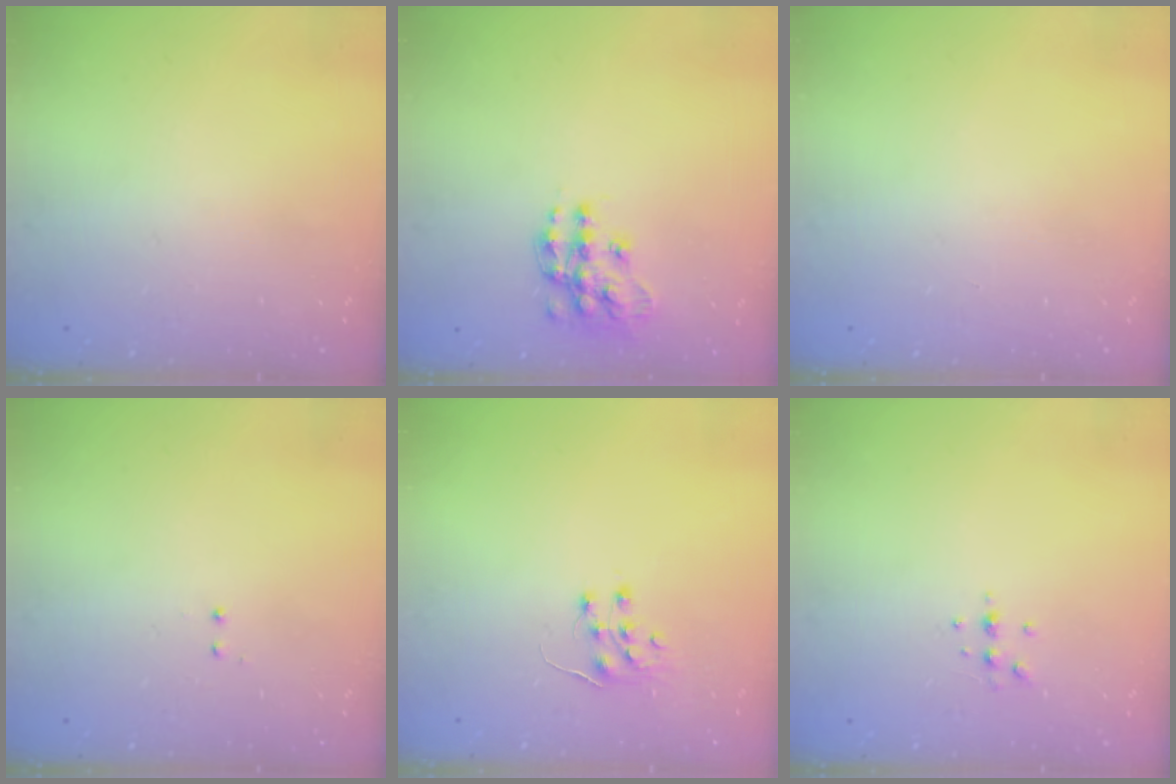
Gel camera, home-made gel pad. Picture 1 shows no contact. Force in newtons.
{"total": 13.3, "press": 13.3, "slide": 0.9}
{"total": 0.0}
{"total": 0.5, "press": 0.5, "slide": 0.3}
{"total": 7.1, "press": 7.1, "slide": 0.6}
{"total": 5.2, "press": 5.1, "slide": 0.9}